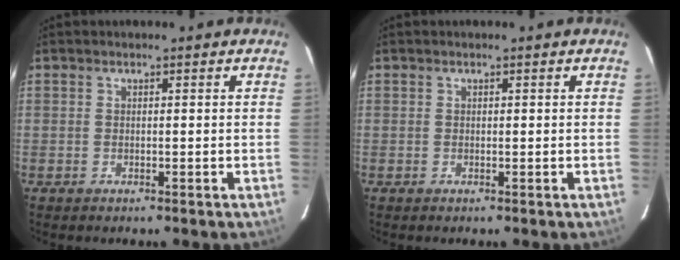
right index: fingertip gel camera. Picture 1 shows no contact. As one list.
[{"total": 0.0}]